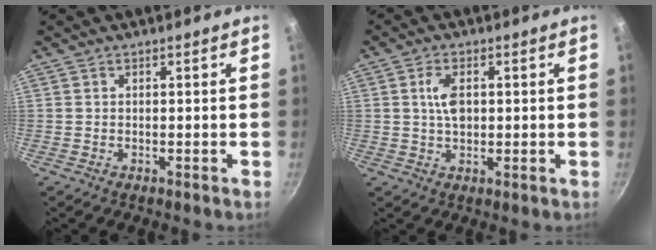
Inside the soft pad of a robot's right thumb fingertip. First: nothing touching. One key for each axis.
{"total": 4.8, "fx": 0.8, "fy": 2.7, "fz": 3.9, "tx": -0.064, "ty": 0.004, "tz": 0.014}